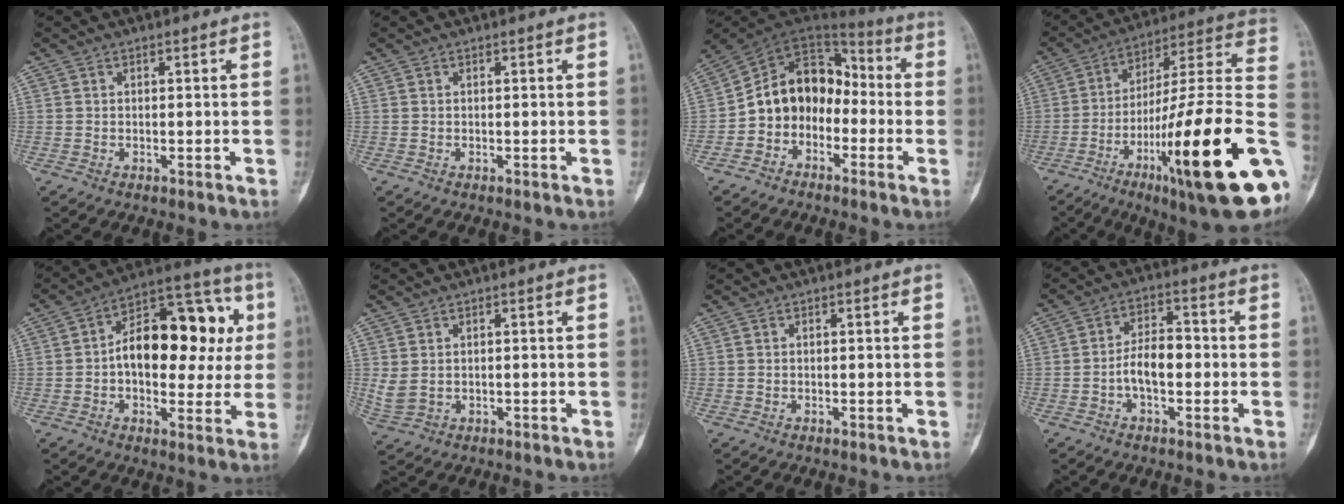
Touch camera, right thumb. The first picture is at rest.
{"total": 0.0}
{"total": 13.3, "force": [-3.0, 10.6, 7.5], "torque": [-0.094, 0.073, -0.067]}
{"total": 31.5, "force": [-9.3, 6.0, 29.5], "torque": [-0.394, 0.027, -0.142]}
{"total": 20.8, "force": [2.0, 11.6, 17.2], "torque": [-0.215, 0.034, 0.023]}
{"total": 3.2, "force": [0.2, 2.2, 2.2], "torque": [-0.058, 0.002, 0.014]}
{"total": 0.0}
{"total": 10.1, "force": [-1.5, 5.6, 8.3], "torque": [-0.124, 0.035, -0.033]}